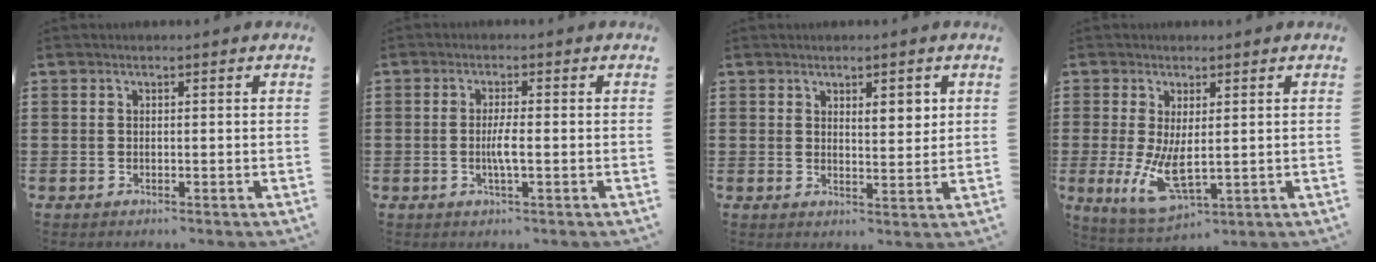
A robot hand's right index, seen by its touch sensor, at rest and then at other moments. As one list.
[{"total": 3.0, "force": [-0.8, 0.1, 2.9], "torque": [-0.067, -0.013, -0.018]}, {"total": 3.1, "force": [1.7, 1.3, 2.3], "torque": [-0.031, 0.001, 0.026]}, {"total": 8.1, "force": [-0.1, 3.3, 7.4], "torque": [-0.150, -0.030, -0.001]}]